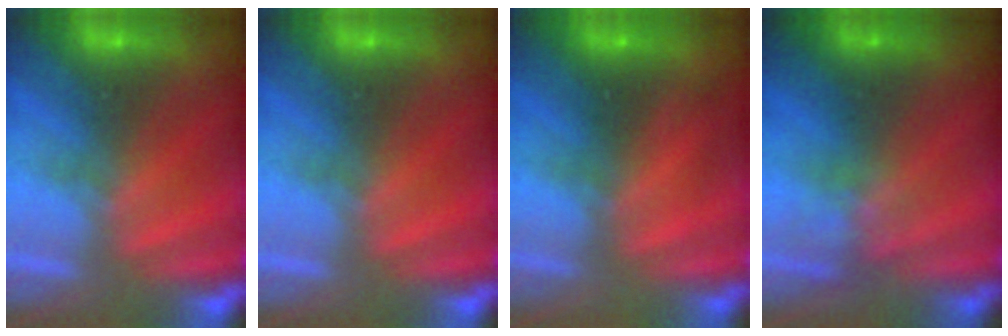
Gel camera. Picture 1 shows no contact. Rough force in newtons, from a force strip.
{"total": 0.0}
{"total": 1.9}
{"total": 2.7}